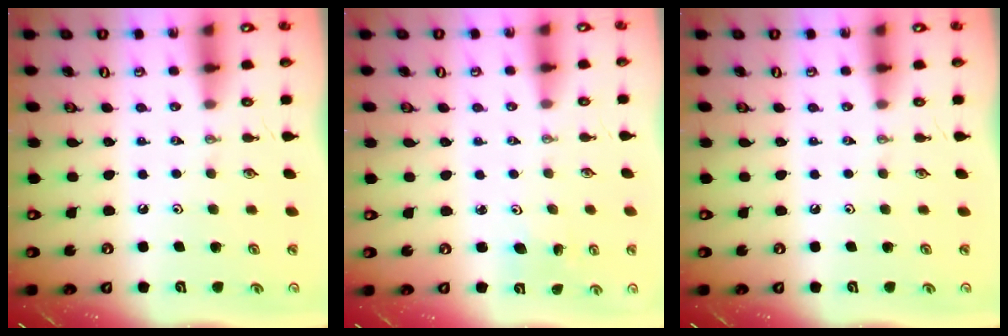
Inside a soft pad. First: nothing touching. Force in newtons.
{"total": 4.7, "press": 4.7, "slide": 0.4}
{"total": 0.0}